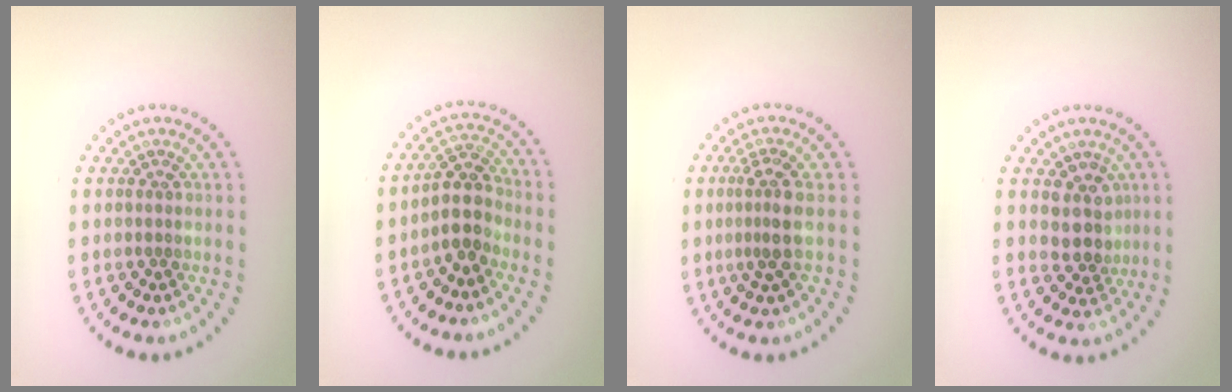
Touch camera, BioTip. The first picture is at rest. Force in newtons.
{"total": 2.9, "press": 2.4, "slide": 1.6}
{"total": 2.5, "press": 1.9, "slide": 1.6}
{"total": 2.9, "press": 2.4, "slide": 1.6}